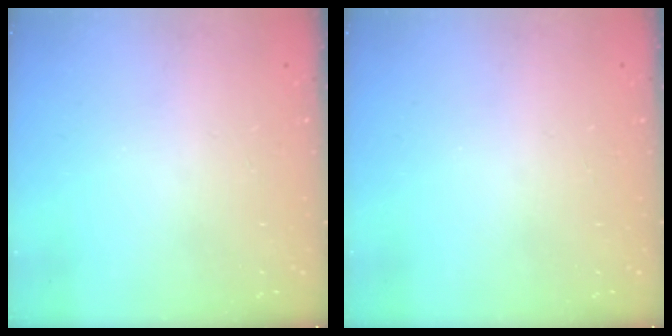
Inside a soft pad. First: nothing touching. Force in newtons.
{"total": 0.0}